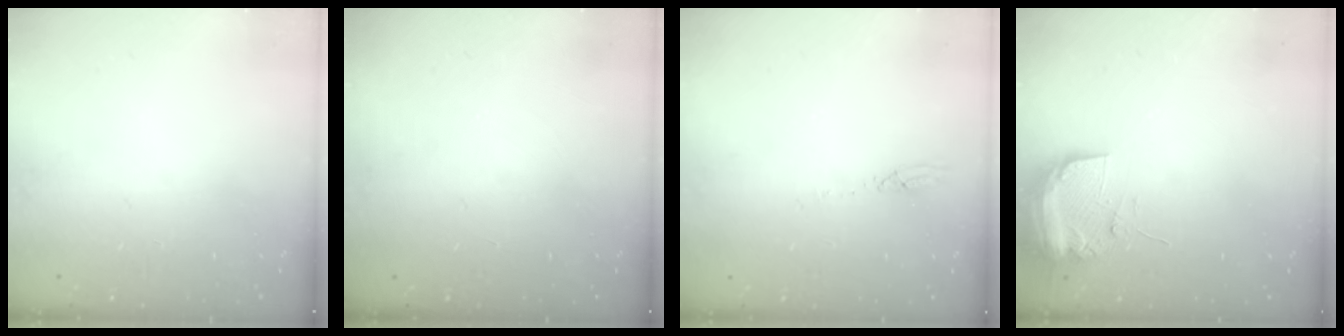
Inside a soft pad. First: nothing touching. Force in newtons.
{"total": 0.0}
{"total": 2.7, "press": 2.7, "slide": 0.2}
{"total": 10.4, "press": 10.4, "slide": 1.2}